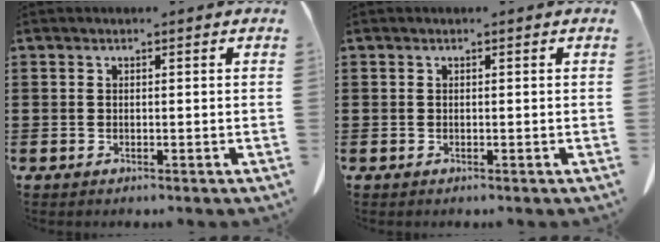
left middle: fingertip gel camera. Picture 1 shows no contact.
{"total": 0.0}